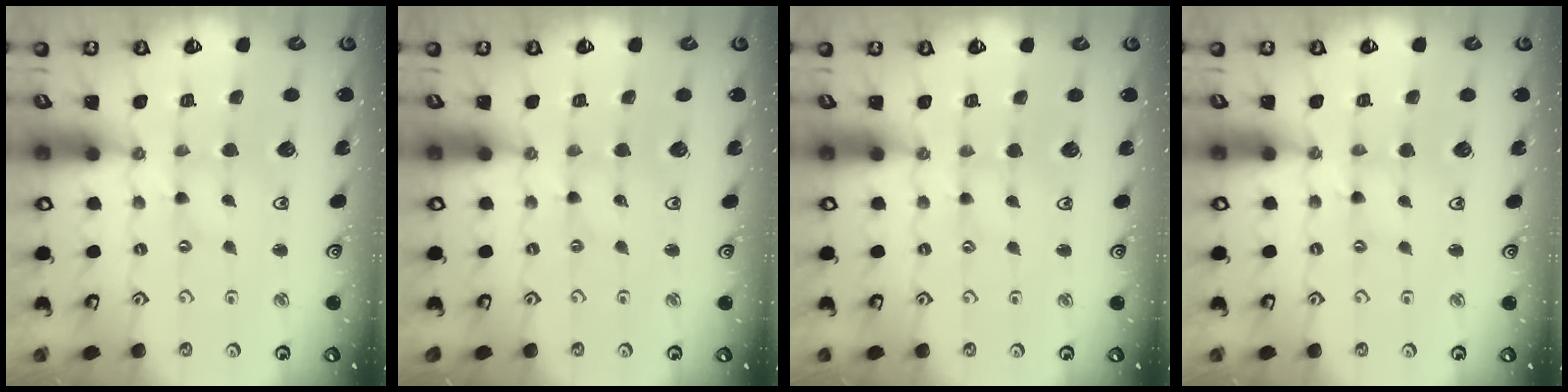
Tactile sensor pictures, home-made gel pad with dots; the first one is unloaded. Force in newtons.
{"total": 0.0}
{"total": 0.8, "press": 0.8, "slide": 0.1}
{"total": 0.9, "press": 0.9, "slide": 0.2}